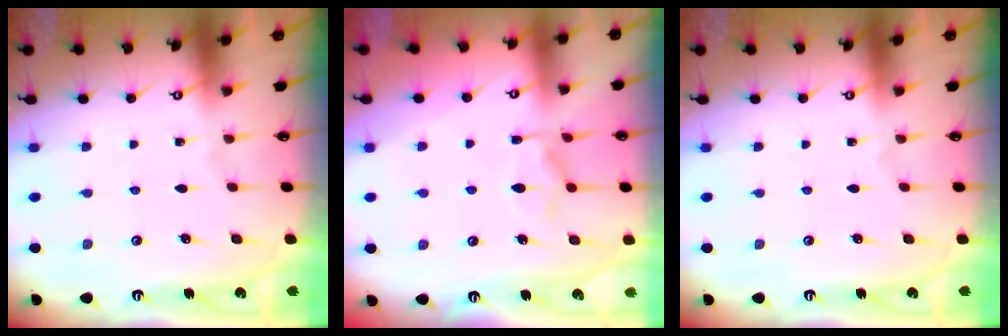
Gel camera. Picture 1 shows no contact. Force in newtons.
{"total": 2.0, "press": 1.5, "slide": 1.3}
{"total": 0.0}